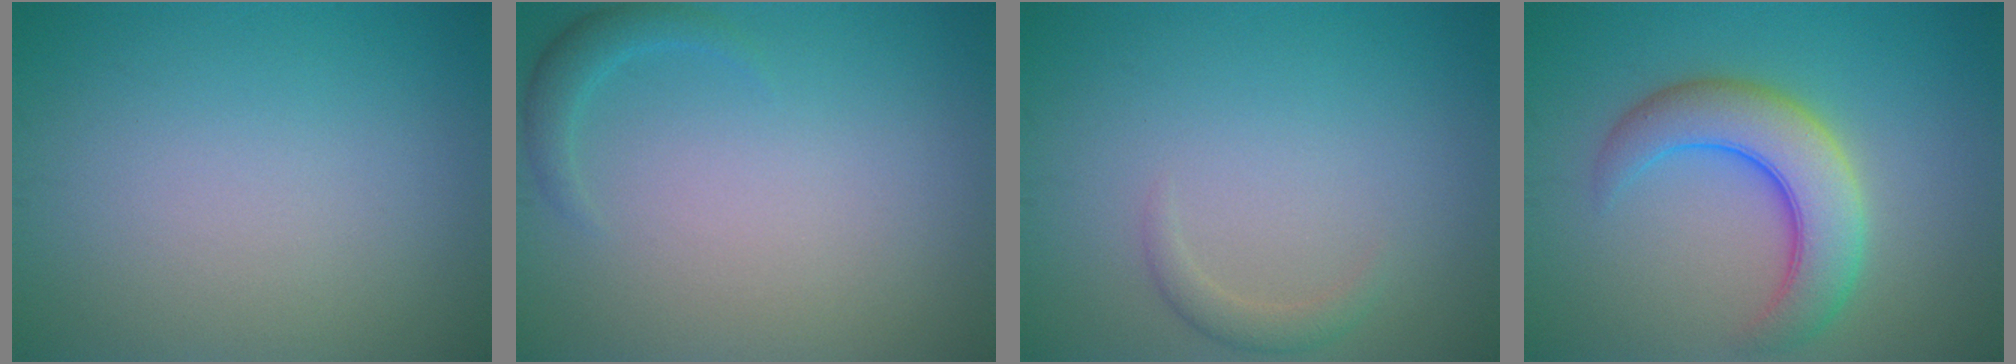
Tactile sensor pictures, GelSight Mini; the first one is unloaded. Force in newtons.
{"total": 1.5, "press": 1.5, "slide": 0.0}
{"total": 1.2, "press": 1.2, "slide": 0.0}
{"total": 6.4, "press": 6.4, "slide": 0.3}